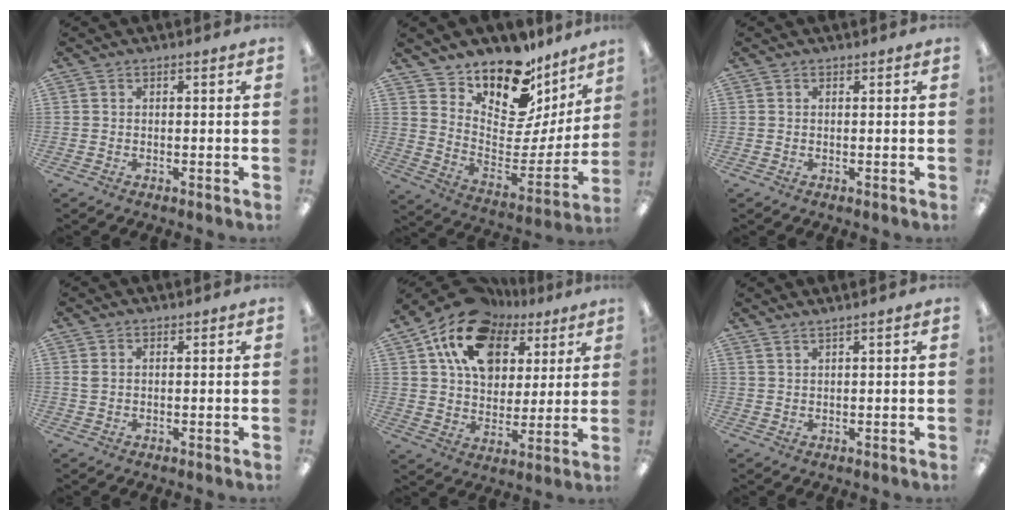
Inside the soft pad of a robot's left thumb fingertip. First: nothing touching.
{"total": 15.0, "force": [12.4, 6.6, 5.3], "torque": [-0.084, -0.122, 0.216]}
{"total": 0.0}
{"total": 1.3, "force": [0.7, 0.8, 0.8], "torque": [-0.020, 0.003, 0.012]}
{"total": 18.1, "force": [10.1, 12.0, 8.9], "torque": [-0.163, -0.040, 0.188]}
{"total": 1.5, "force": [1.4, -0.3, 0.4], "torque": [-0.010, -0.003, 0.027]}